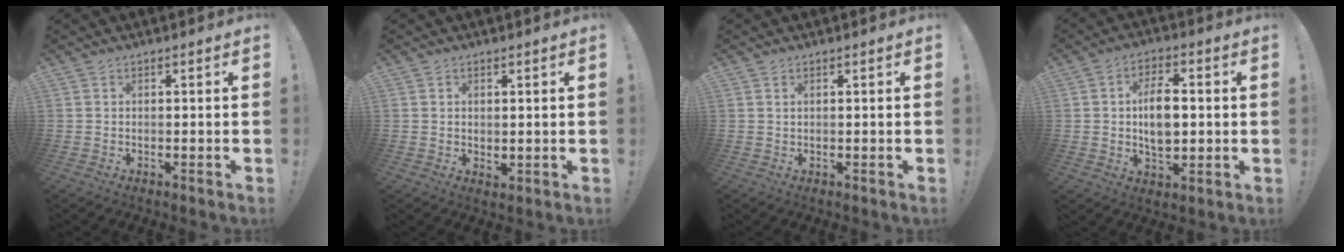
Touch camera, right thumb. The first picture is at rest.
{"total": 1.8, "force": [0.9, 1.0, 1.2], "torque": [-0.006, -0.008, 0.015]}
{"total": 0.9, "force": [0.5, 0.4, 0.6], "torque": [-0.011, -0.001, 0.010]}
{"total": 10.2, "force": [0.2, 6.2, 8.1], "torque": [-0.141, 0.004, -0.001]}